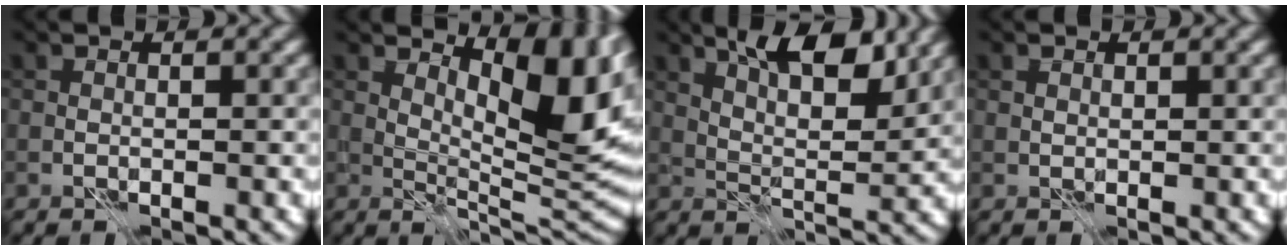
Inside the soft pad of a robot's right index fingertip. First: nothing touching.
{"total": 9.9, "force": [4.3, 3.6, 8.2], "torque": [-0.124, -0.002, 0.072]}
{"total": 8.1, "force": [4.9, 2.8, 5.8], "torque": [-0.089, 0.007, 0.075]}
{"total": 0.5, "force": [0.4, 0.3, 0.0], "torque": [-0.002, 0.001, 0.007]}